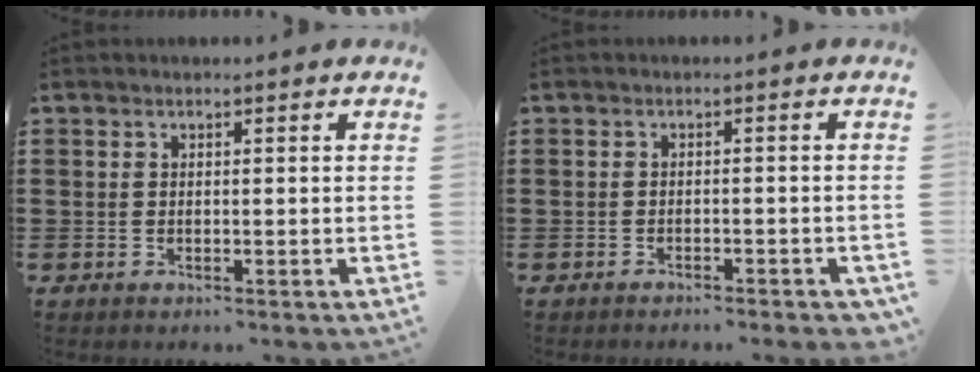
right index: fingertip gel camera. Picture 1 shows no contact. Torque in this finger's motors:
{"motor_torque": [0.64, -0.33, 0.16, -0.01]}